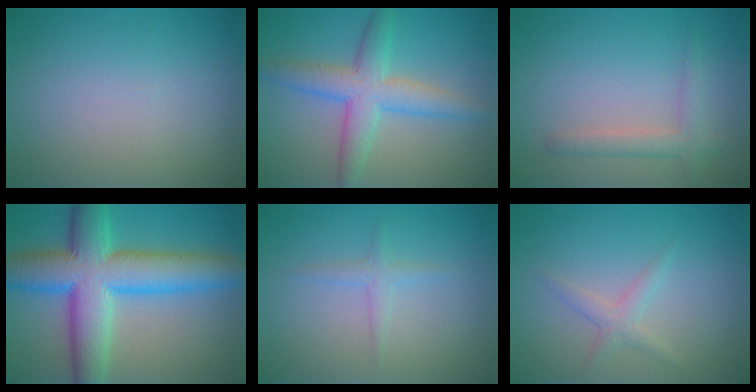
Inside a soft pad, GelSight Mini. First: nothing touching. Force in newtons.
{"total": 5.3, "press": 5.3, "slide": 0.0}
{"total": 2.2, "press": 2.2, "slide": 0.1}
{"total": 10.9, "press": 10.9, "slide": 0.2}
{"total": 1.2, "press": 1.2, "slide": 0.0}
{"total": 1.6, "press": 1.6, "slide": 0.0}